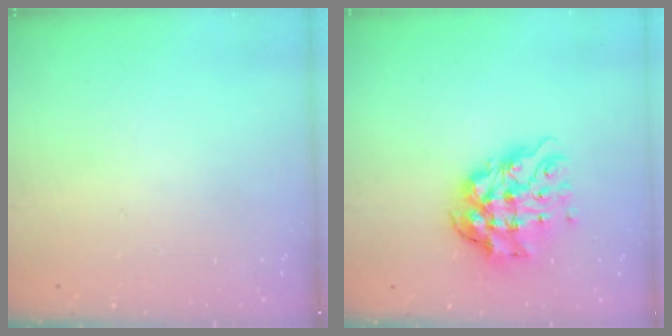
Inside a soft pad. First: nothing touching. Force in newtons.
{"total": 13.1, "press": 13.0, "slide": 1.5}